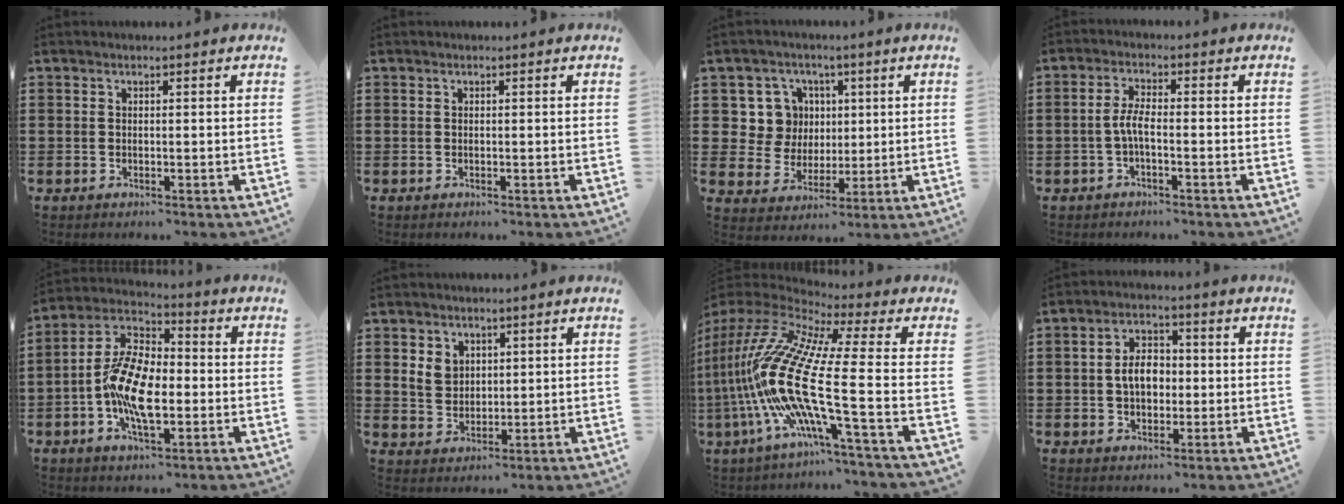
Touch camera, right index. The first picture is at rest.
{"total": 0.0}
{"total": 8.1, "force": [2.3, 7.5, 1.6], "torque": [-0.057, 0.008, 0.046]}
{"total": 3.5, "force": [-1.0, 0.9, 3.2], "torque": [-0.081, -0.004, -0.027]}
{"total": 11.1, "force": [-2.4, 5.4, 9.4], "torque": [-0.215, -0.001, -0.049]}
{"total": 4.1, "force": [1.8, 3.4, 1.4], "torque": [-0.042, 0.013, 0.034]}
{"total": 16.9, "force": [-5.7, 3.0, 15.6], "torque": [-0.381, -0.030, -0.131]}
{"total": 5.2, "force": [-0.2, 3.5, 3.9], "torque": [-0.079, 0.008, -0.011]}